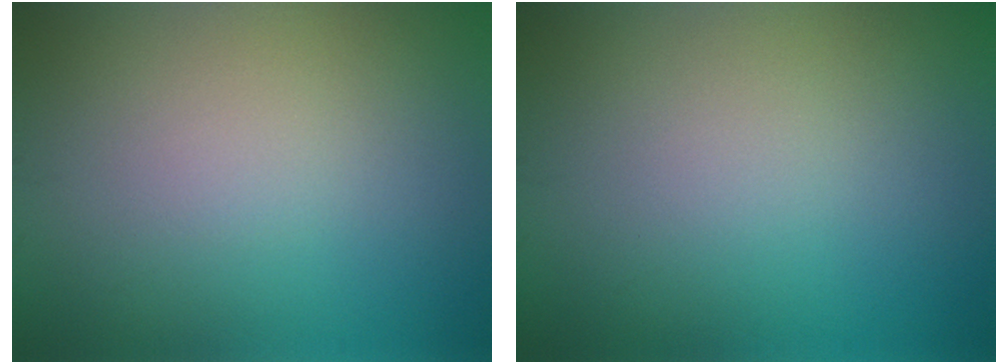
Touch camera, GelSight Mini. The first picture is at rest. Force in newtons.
{"total": 0.0}